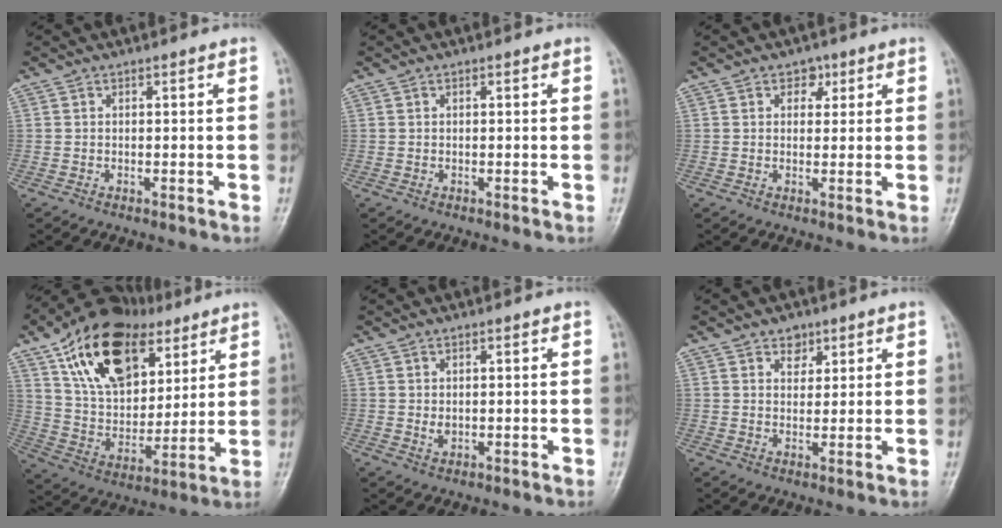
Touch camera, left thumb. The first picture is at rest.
{"total": 0.0}
{"total": 2.9, "force": [1.4, 2.2, 1.2], "torque": [0.006, -0.003, 0.015]}
{"total": 23.0, "force": [11.5, 14.1, 14.1], "torque": [-0.207, -0.022, 0.201]}
{"total": 1.7, "force": [0.3, 1.2, 1.2], "torque": [-0.019, -0.004, 0.009]}
{"total": 3.4, "force": [2.1, 2.5, 1.2], "torque": [0.003, -0.013, 0.032]}